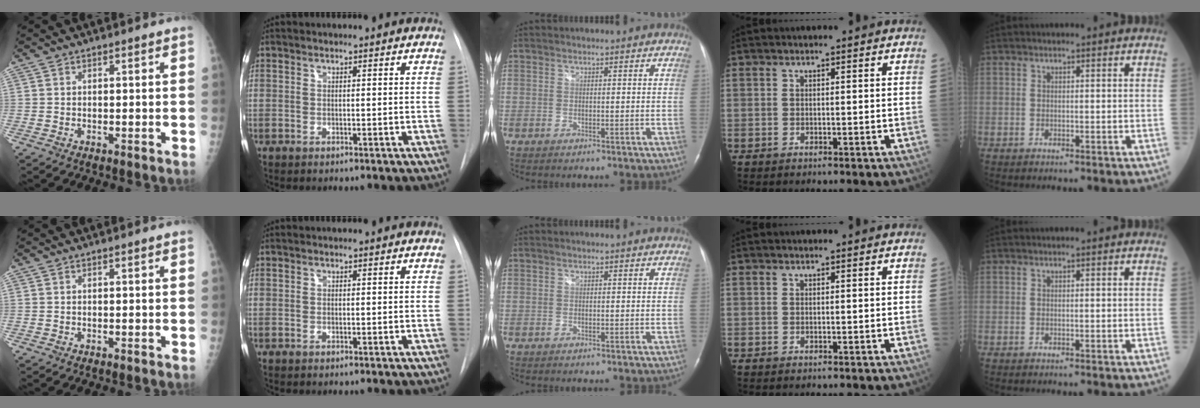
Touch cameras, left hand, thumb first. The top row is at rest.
{}